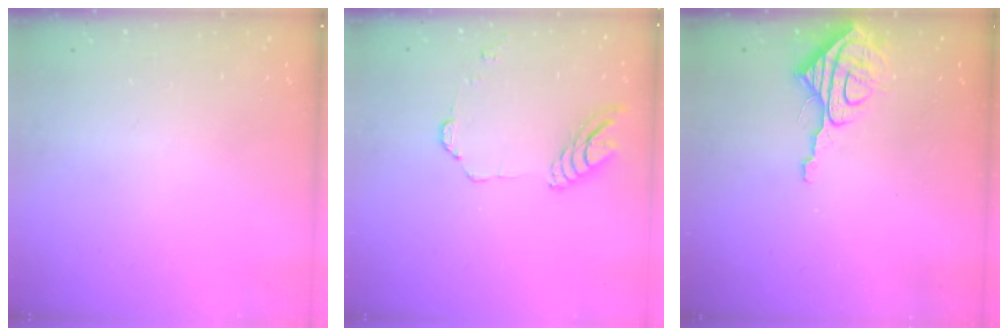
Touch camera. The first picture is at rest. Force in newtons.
{"total": 9.1, "press": 9.1, "slide": 0.4}
{"total": 8.9, "press": 8.9, "slide": 0.2}